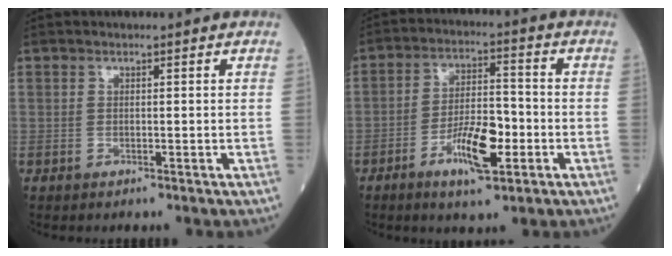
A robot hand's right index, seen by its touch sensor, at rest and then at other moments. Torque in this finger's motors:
{"motor_torque": [0.18, -0.07, 0.20, 0.10]}